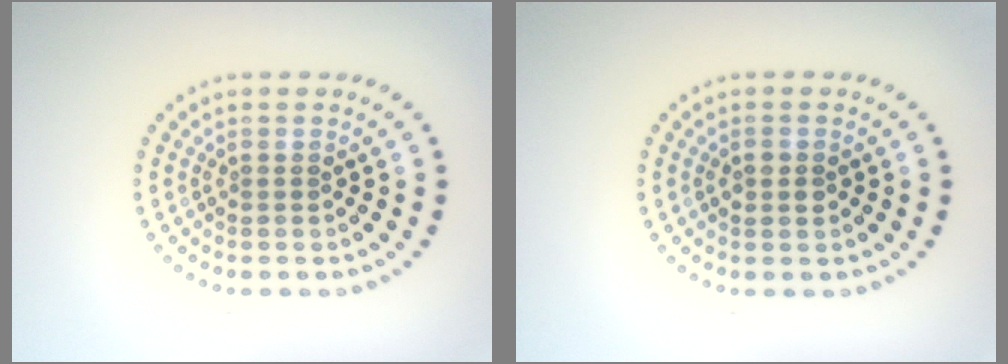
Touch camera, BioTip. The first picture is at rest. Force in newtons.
{"total": 1.7, "press": 1.7, "slide": 0.1}